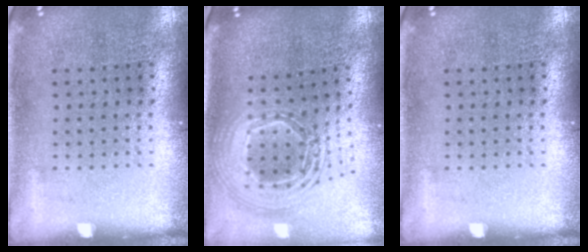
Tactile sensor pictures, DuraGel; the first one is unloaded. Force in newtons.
{"total": 2.4, "press": 1.8, "slide": 1.6}
{"total": 0.0}